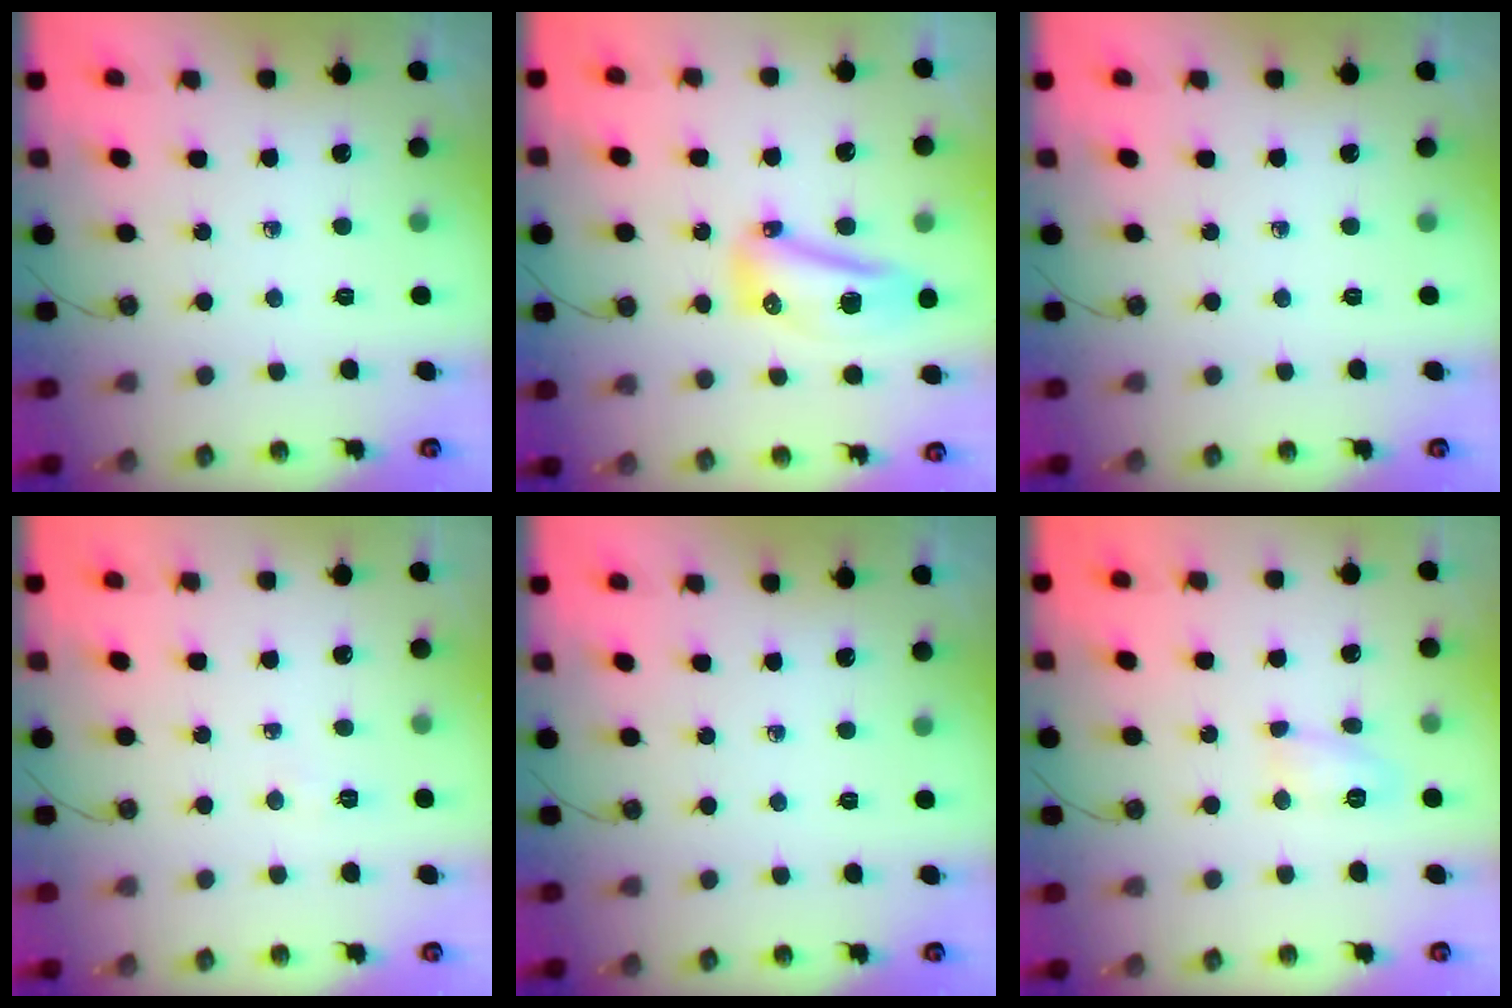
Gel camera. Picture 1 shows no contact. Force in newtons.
{"total": 21.3, "press": 16.2, "slide": 13.9}
{"total": 0.0}
{"total": 4.0, "press": 3.9, "slide": 0.7}
{"total": 0.0}
{"total": 6.6, "press": 6.6, "slide": 0.5}